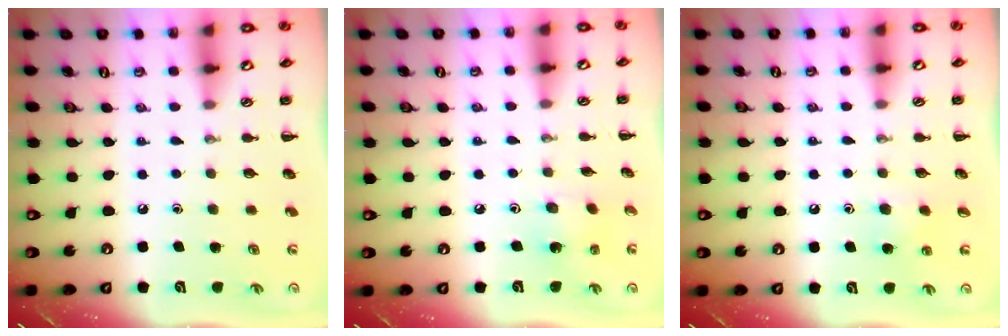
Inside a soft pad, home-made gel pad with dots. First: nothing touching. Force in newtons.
{"total": 1.8, "press": 1.7, "slide": 0.5}
{"total": 6.9, "press": 6.7, "slide": 1.9}